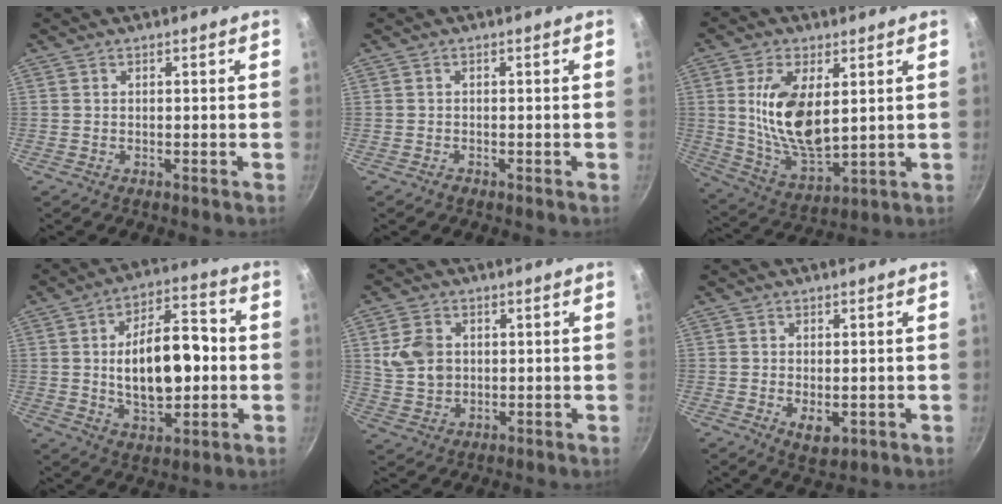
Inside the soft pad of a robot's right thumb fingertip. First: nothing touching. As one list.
[{"total": 0.5, "force": [-0.4, 0.2, 0.1], "torque": [0.000, 0.000, -0.011]}, {"total": 14.8, "force": [2.8, 7.3, 12.5], "torque": [-0.226, -0.023, 0.068]}, {"total": 17.0, "force": [0.1, 8.8, 14.5], "torque": [-0.208, 0.019, 0.003]}, {"total": 7.3, "force": [1.6, 5.5, 4.6], "torque": [-0.073, -0.003, 0.037]}, {"total": 4.0, "force": [-0.9, 2.2, 3.2], "torque": [-0.049, -0.009, -0.005]}]